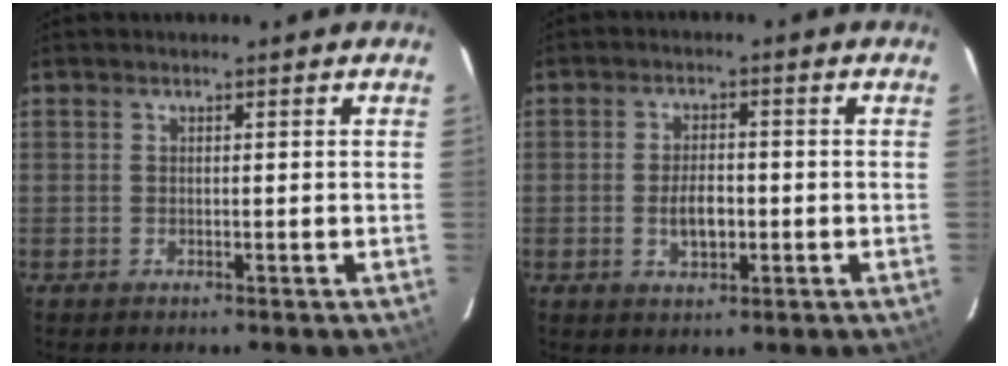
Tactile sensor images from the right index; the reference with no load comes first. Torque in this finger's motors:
{"motor_torque": [0.20, -0.11, 0.22, 0.05]}